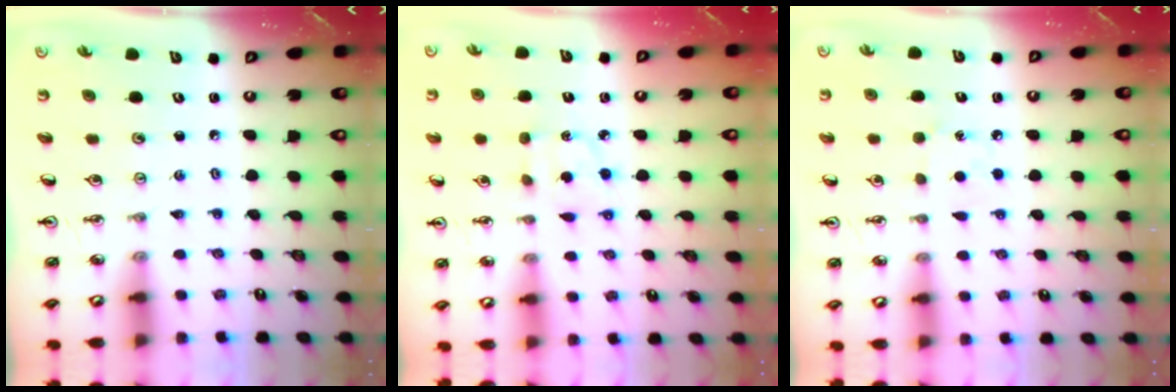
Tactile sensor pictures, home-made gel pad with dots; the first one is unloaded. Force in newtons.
{"total": 2.2, "press": 2.2, "slide": 0.2}
{"total": 5.5, "press": 5.5, "slide": 0.7}